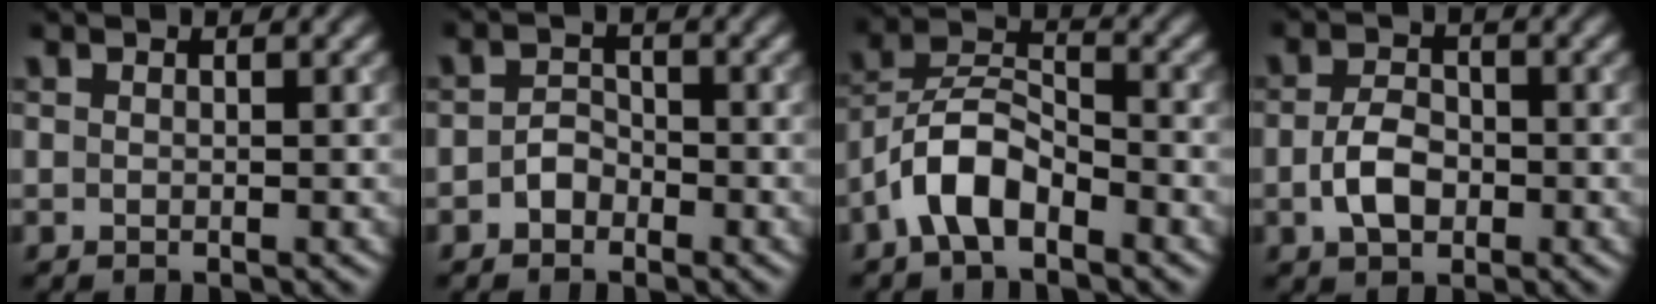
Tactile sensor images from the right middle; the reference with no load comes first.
{"total": 1.7, "force": [-1.0, 1.2, 0.7], "torque": [-0.012, 0.006, -0.020]}
{"total": 5.3, "force": [-3.2, 2.3, 3.5], "torque": [-0.060, 0.015, -0.070]}
{"total": 3.3, "force": [-0.8, 2.2, 2.4], "torque": [-0.048, 0.000, -0.017]}